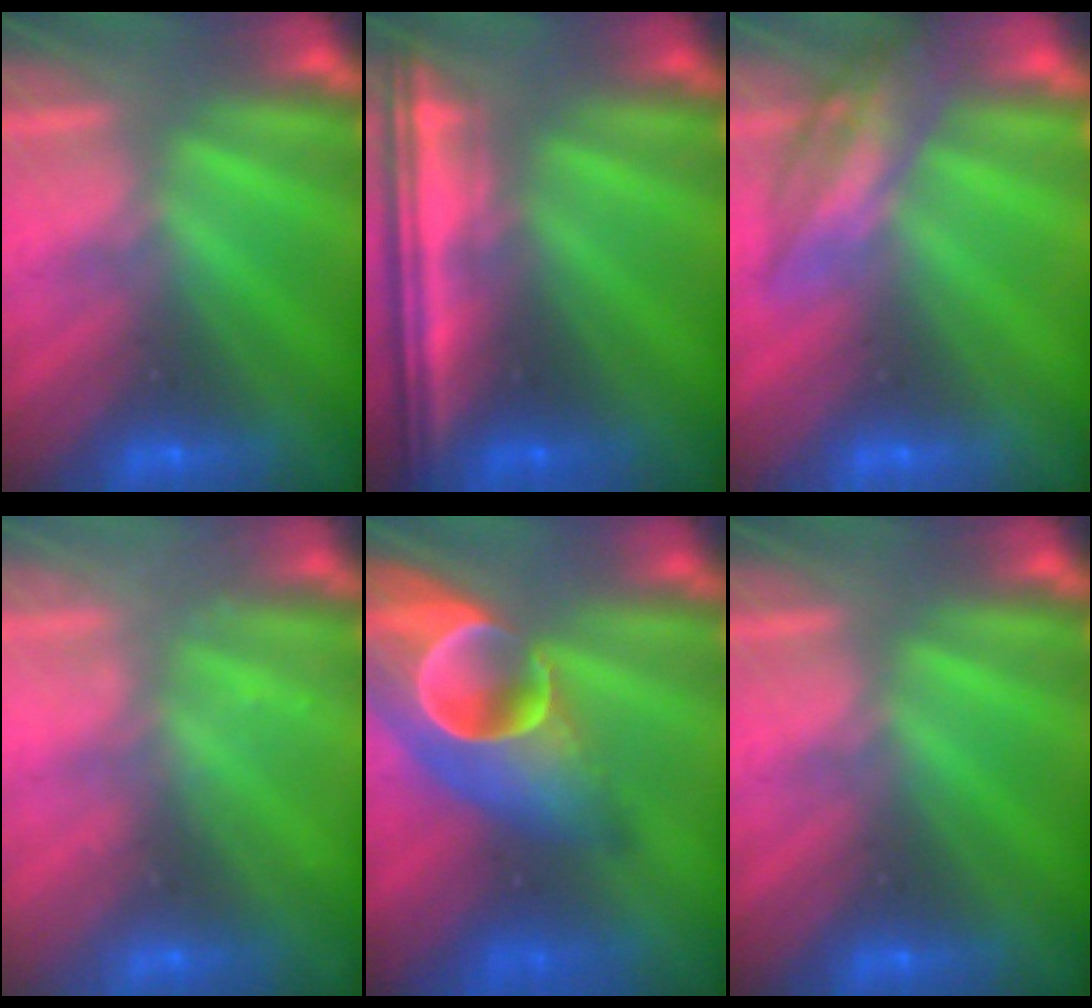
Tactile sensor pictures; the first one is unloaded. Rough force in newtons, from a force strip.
{"total": 7.0}
{"total": 2.4}
{"total": 2.2}
{"total": 7.8}
{"total": 0.0}